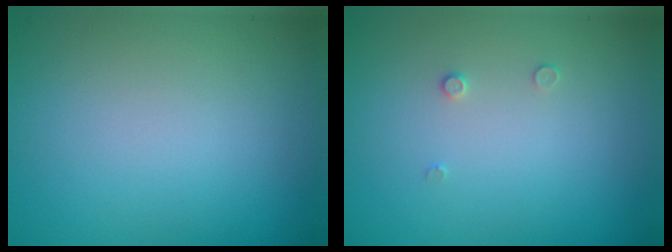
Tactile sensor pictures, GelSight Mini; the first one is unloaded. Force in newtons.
{"total": 0.6, "press": 0.6, "slide": 0.2}